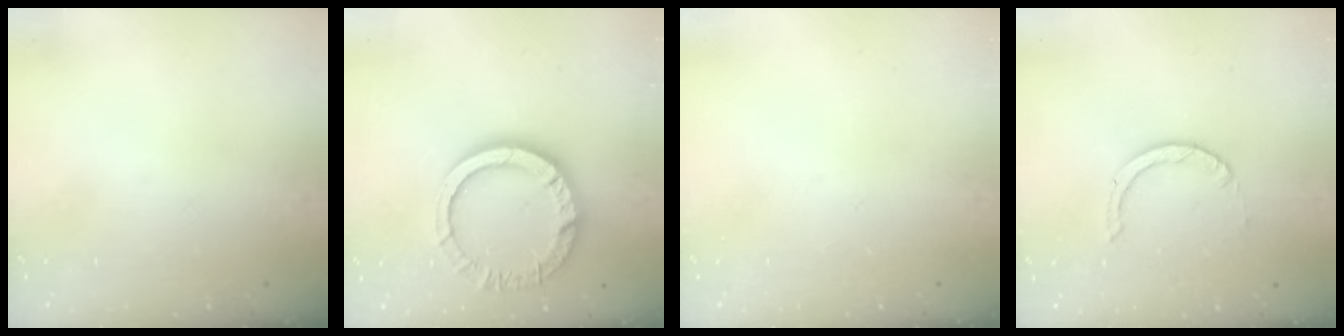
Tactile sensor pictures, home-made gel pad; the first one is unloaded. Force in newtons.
{"total": 13.5, "press": 13.5, "slide": 1.3}
{"total": 0.0}
{"total": 0.9, "press": 0.9, "slide": 0.1}